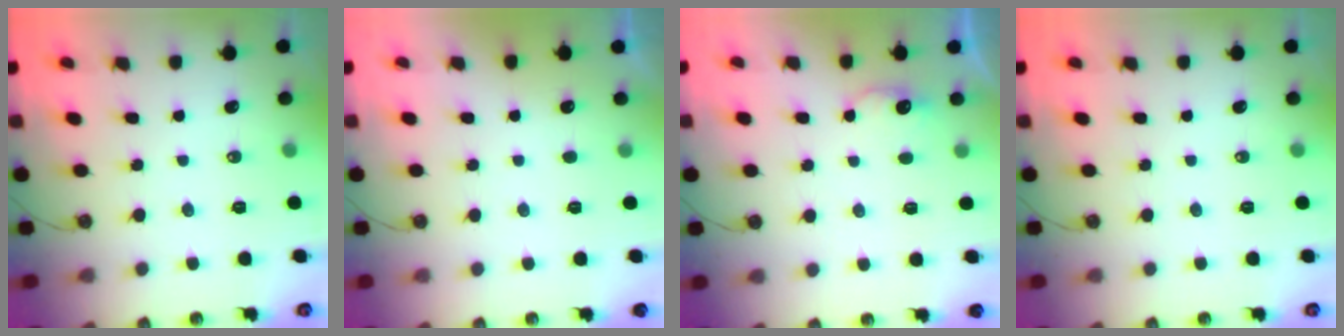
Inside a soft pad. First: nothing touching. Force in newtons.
{"total": 0.8, "press": 0.5, "slide": 0.6}
{"total": 6.7, "press": 6.7, "slide": 1.0}
{"total": 0.0}